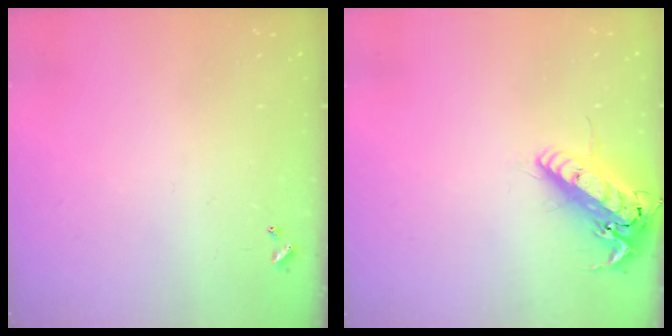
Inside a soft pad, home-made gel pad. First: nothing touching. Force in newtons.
{"total": 16.5, "press": 16.3, "slide": 3.0}